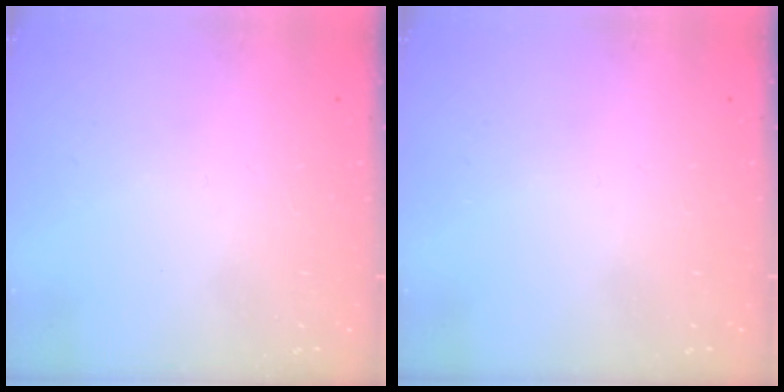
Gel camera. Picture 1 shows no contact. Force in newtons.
{"total": 0.0}